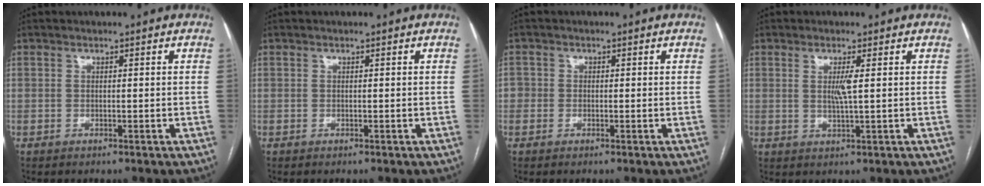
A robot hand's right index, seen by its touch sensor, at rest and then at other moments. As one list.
[{"total": 0.0}, {"total": 1.8, "force": [-0.3, 1.7, 0.3], "torque": [0.005, 0.008, -0.007]}, {"total": 2.7, "force": [0.6, -0.2, 2.6], "torque": [-0.055, -0.005, 0.012]}]